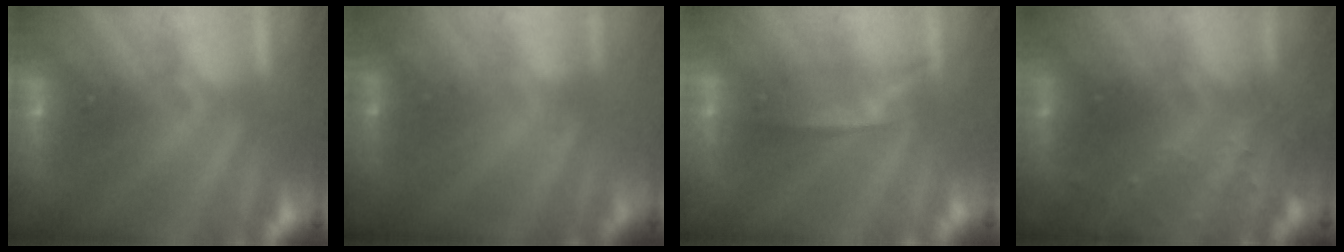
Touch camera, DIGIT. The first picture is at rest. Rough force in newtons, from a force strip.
{"total": 2.2}
{"total": 1.8}
{"total": 7.0}